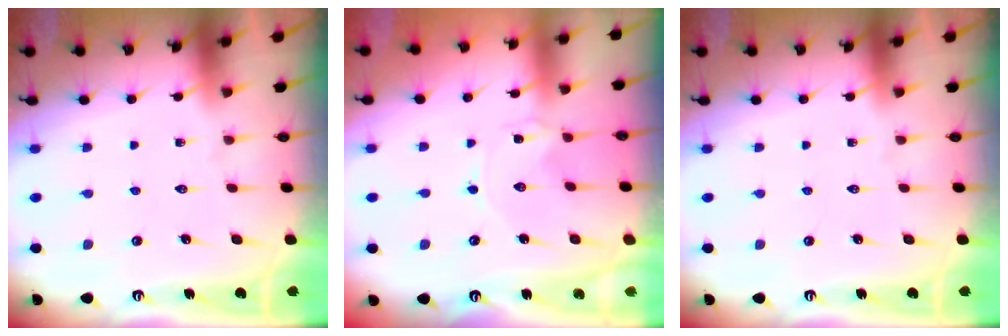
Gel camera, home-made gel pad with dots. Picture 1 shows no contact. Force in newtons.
{"total": 0.0}
{"total": 0.0}